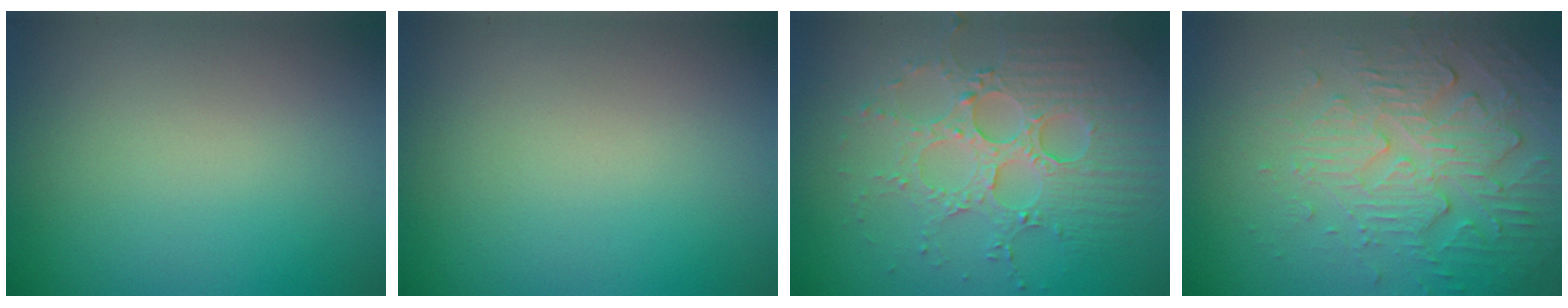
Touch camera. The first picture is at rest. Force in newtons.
{"total": 0.0}
{"total": 5.2, "press": 4.6, "slide": 2.3}
{"total": 5.4, "press": 3.7, "slide": 4.0}